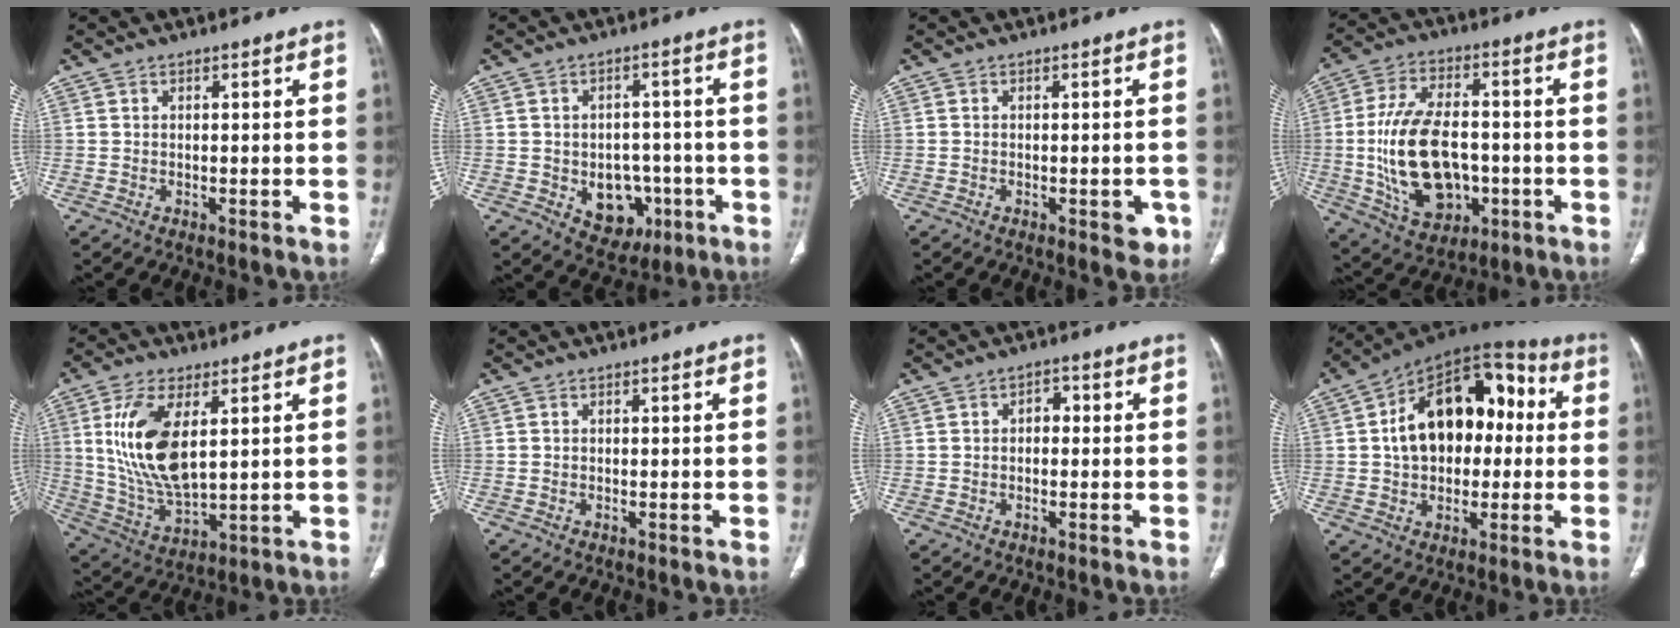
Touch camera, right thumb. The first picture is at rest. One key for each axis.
{"total": 9.5, "fx": -2.9, "fy": 7.4, "fz": 5.3, "tx": -0.032, "ty": 0.022, "tz": -0.024}
{"total": 3.2, "fx": -1.3, "fy": 1.7, "fz": 2.3, "tx": -0.008, "ty": 0.005, "tz": -0.013}
{"total": 18.7, "fx": -2.4, "fy": 11.7, "fz": 14.4, "tx": -0.249, "ty": 0.011, "tz": -0.025}
{"total": 15.5, "fx": 3.9, "fy": 7.1, "fz": 13.2, "tx": -0.269, "ty": -0.022, "tz": 0.088}
{"total": 0.0}
{"total": 2.3, "fx": 0.0, "fy": 1.7, "fz": 1.6, "tx": -0.012, "ty": 0.009, "tz": -0.007}
{"total": 20.4, "fx": 1.8, "fy": 13.2, "fz": 15.5, "tx": -0.207, "ty": 0.043, "tz": 0.024}